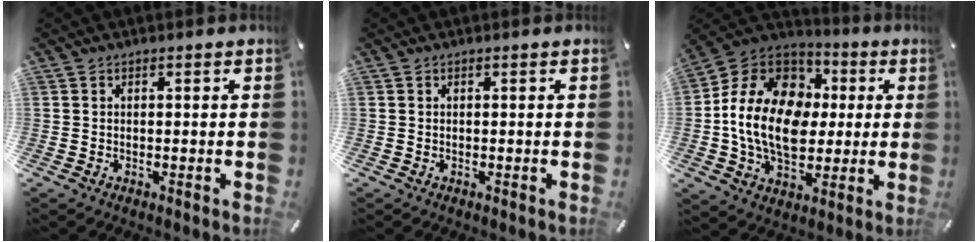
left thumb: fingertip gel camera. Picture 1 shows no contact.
{"total": 0.0}
{"total": 18.1, "force": [-0.5, 13.9, 11.5], "torque": [-0.242, 0.007, -0.010]}